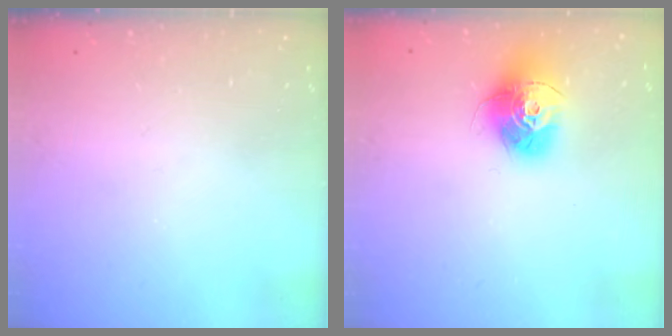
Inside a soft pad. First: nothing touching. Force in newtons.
{"total": 14.1, "press": 14.1, "slide": 1.3}